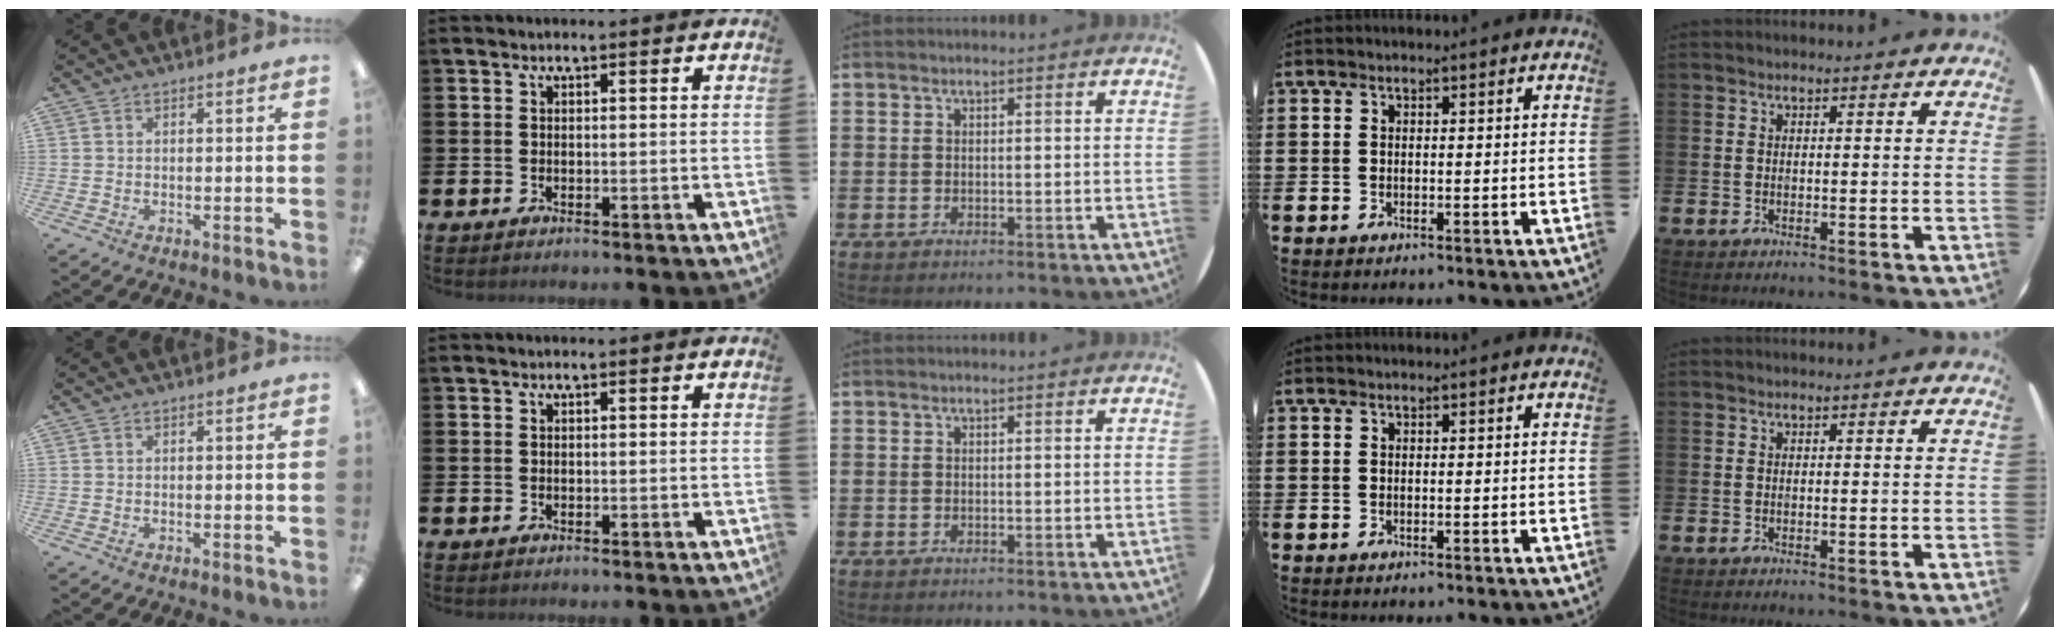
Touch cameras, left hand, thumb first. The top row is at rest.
{}